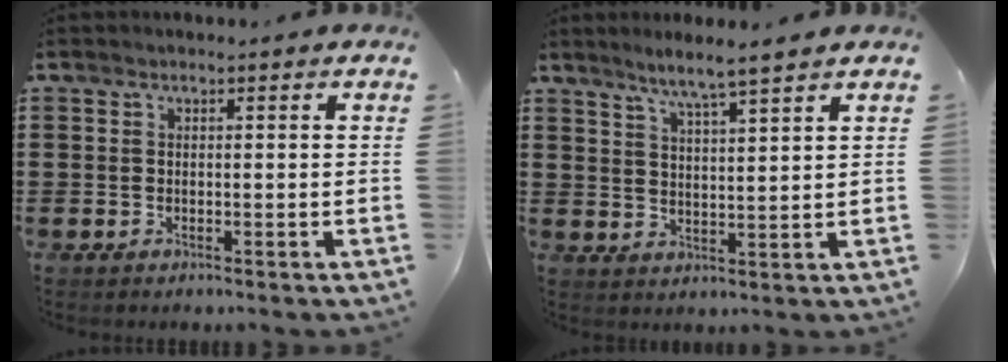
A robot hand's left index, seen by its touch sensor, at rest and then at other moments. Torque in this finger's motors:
{"motor_torque": [0.87, 0.16, 0.43, 0.13]}